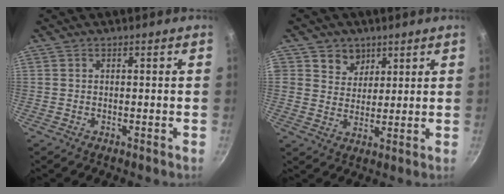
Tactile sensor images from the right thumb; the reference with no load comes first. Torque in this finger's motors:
{"motor_torque": [0.21, 0.78, 0.25, 0.11, 0.16]}